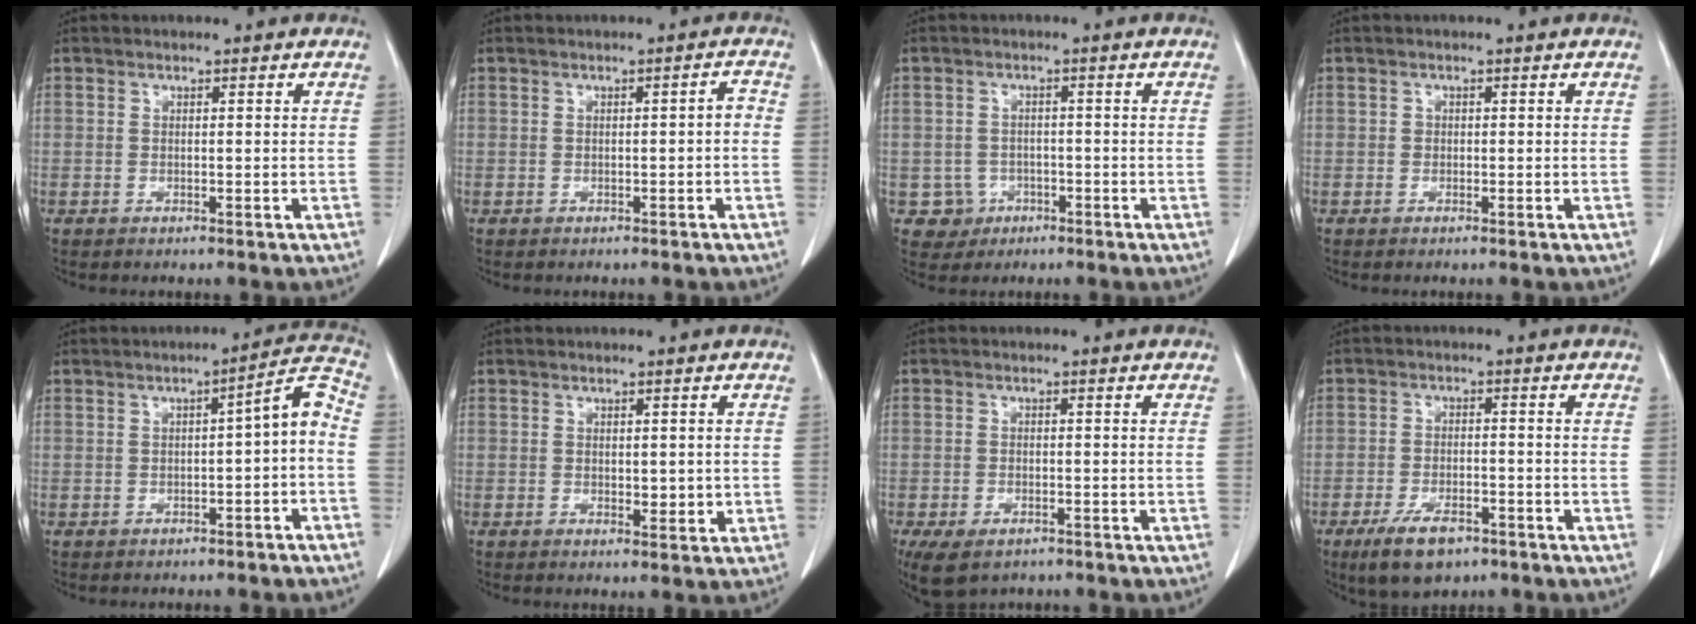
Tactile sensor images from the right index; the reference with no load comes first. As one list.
[{"total": 1.8, "force": [-0.2, 0.4, 1.8], "torque": [-0.026, 0.006, -0.002]}, {"total": 4.0, "force": [-1.1, 3.9, -0.1], "torque": [0.010, 0.012, -0.013]}, {"total": 0.7, "force": [0.0, 0.6, 0.2], "torque": [0.001, 0.002, 0.000]}, {"total": 5.7, "force": [-1.1, 0.9, 5.6], "torque": [-0.068, 0.027, -0.017]}, {"total": 2.6, "force": [0.1, 1.3, 2.3], "torque": [-0.031, -0.006, 0.006]}, {"total": 6.9, "force": [-4.2, 4.0, 3.7], "torque": [-0.073, -0.010, -0.064]}, {"total": 7.1, "force": [-4.5, 3.1, 4.5], "torque": [-0.088, -0.007, -0.073]}]